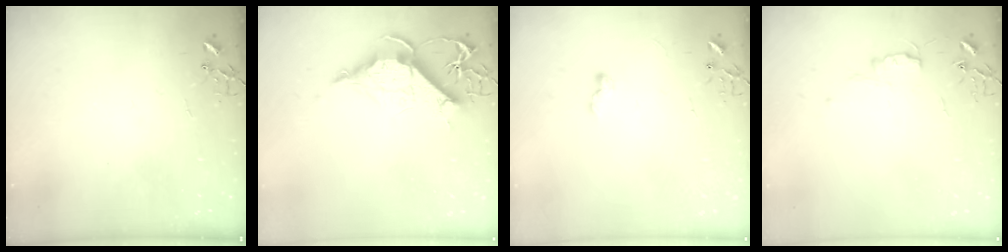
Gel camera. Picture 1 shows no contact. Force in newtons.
{"total": 12.5, "press": 12.4, "slide": 1.5}
{"total": 5.7, "press": 5.6, "slide": 0.7}
{"total": 5.8, "press": 5.7, "slide": 0.7}